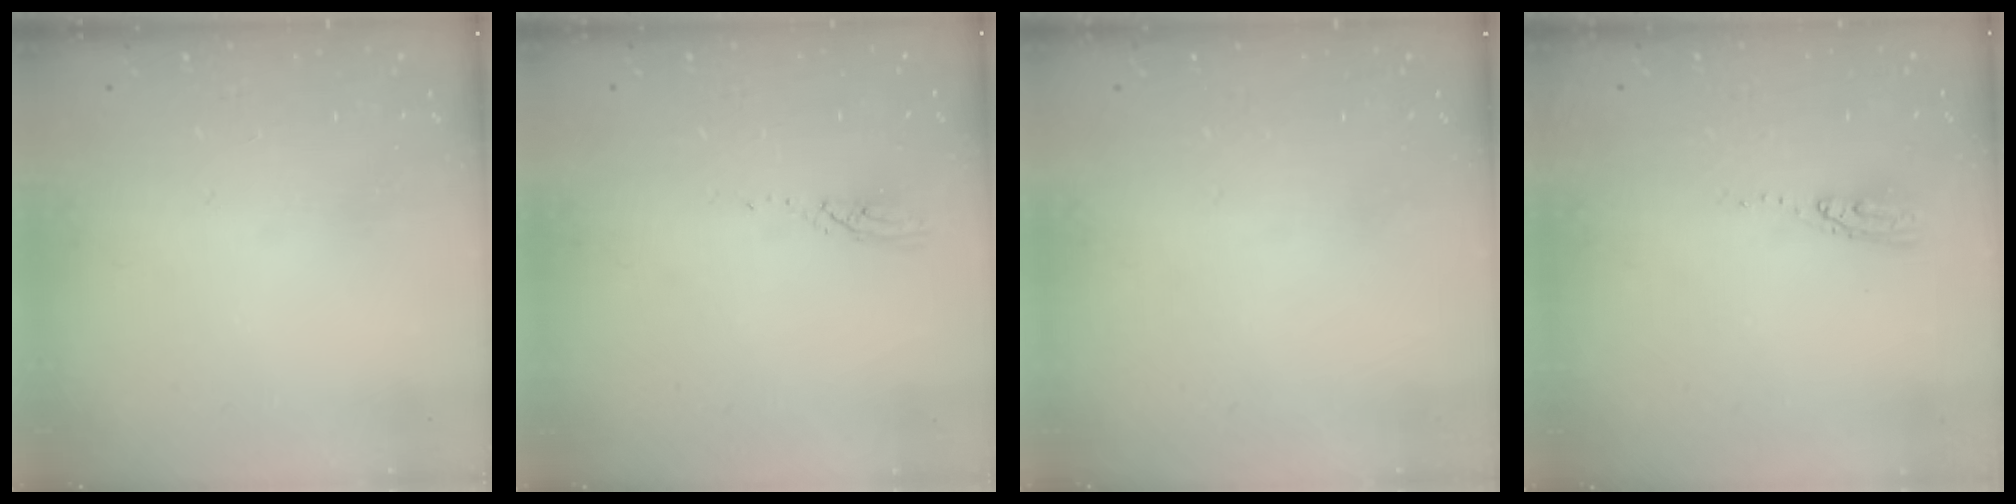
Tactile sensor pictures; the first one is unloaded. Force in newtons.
{"total": 3.0, "press": 3.0, "slide": 0.1}
{"total": 0.0}
{"total": 5.0, "press": 5.0, "slide": 0.5}